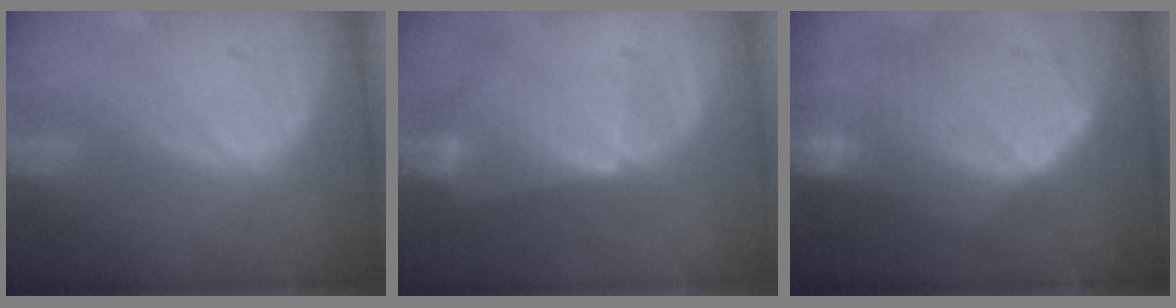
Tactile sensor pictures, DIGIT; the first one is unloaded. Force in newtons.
{"total": 6.5, "press": 6.1, "slide": 2.1}
{"total": 10.8, "press": 9.4, "slide": 5.3}